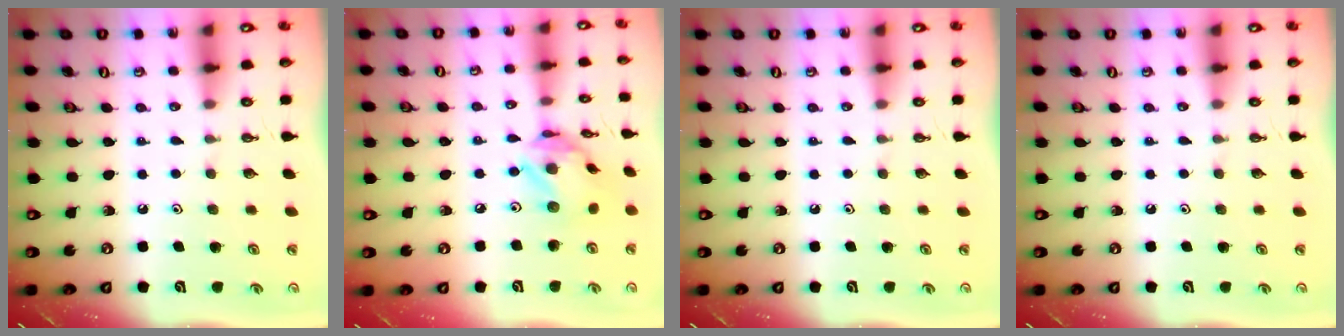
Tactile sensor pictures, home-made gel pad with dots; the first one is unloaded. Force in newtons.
{"total": 13.6, "press": 13.6, "slide": 1.4}
{"total": 0.0}
{"total": 0.0}